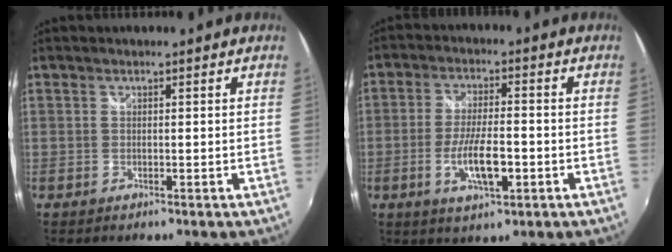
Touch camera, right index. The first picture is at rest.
{"total": 8.6, "force": [-2.8, 2.4, 7.8], "torque": [-0.152, -0.010, -0.048]}